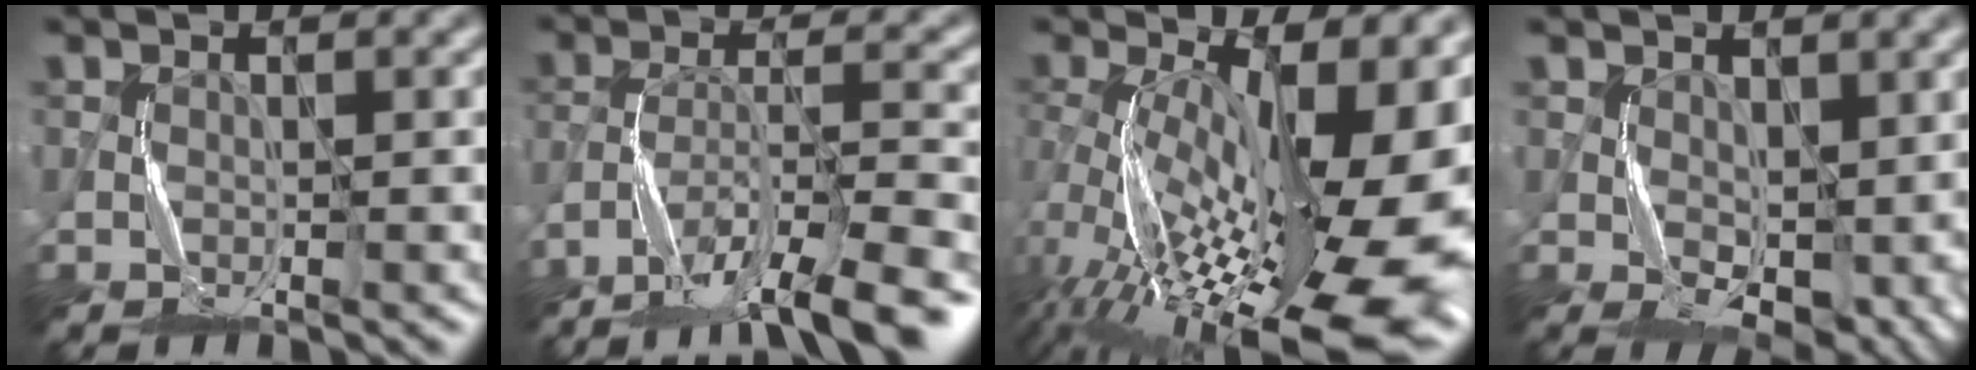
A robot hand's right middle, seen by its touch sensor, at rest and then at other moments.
{"total": 10.7, "force": [-8.4, 2.2, 6.3], "torque": [-0.102, -0.011, -0.130]}
{"total": 19.7, "force": [-3.4, 8.9, 17.2], "torque": [-0.238, -0.011, -0.044]}
{"total": 5.5, "force": [0.1, 3.4, 4.4], "torque": [-0.073, -0.014, 0.008]}